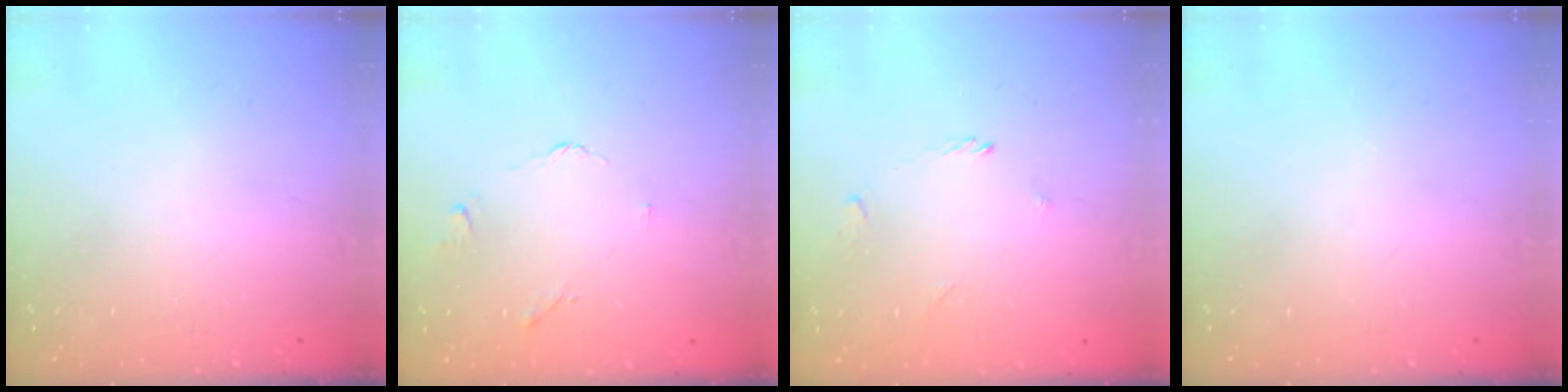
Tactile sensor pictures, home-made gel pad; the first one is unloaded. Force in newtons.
{"total": 2.7, "press": 2.7, "slide": 0.5}
{"total": 1.1, "press": 0.9, "slide": 0.5}
{"total": 0.0}